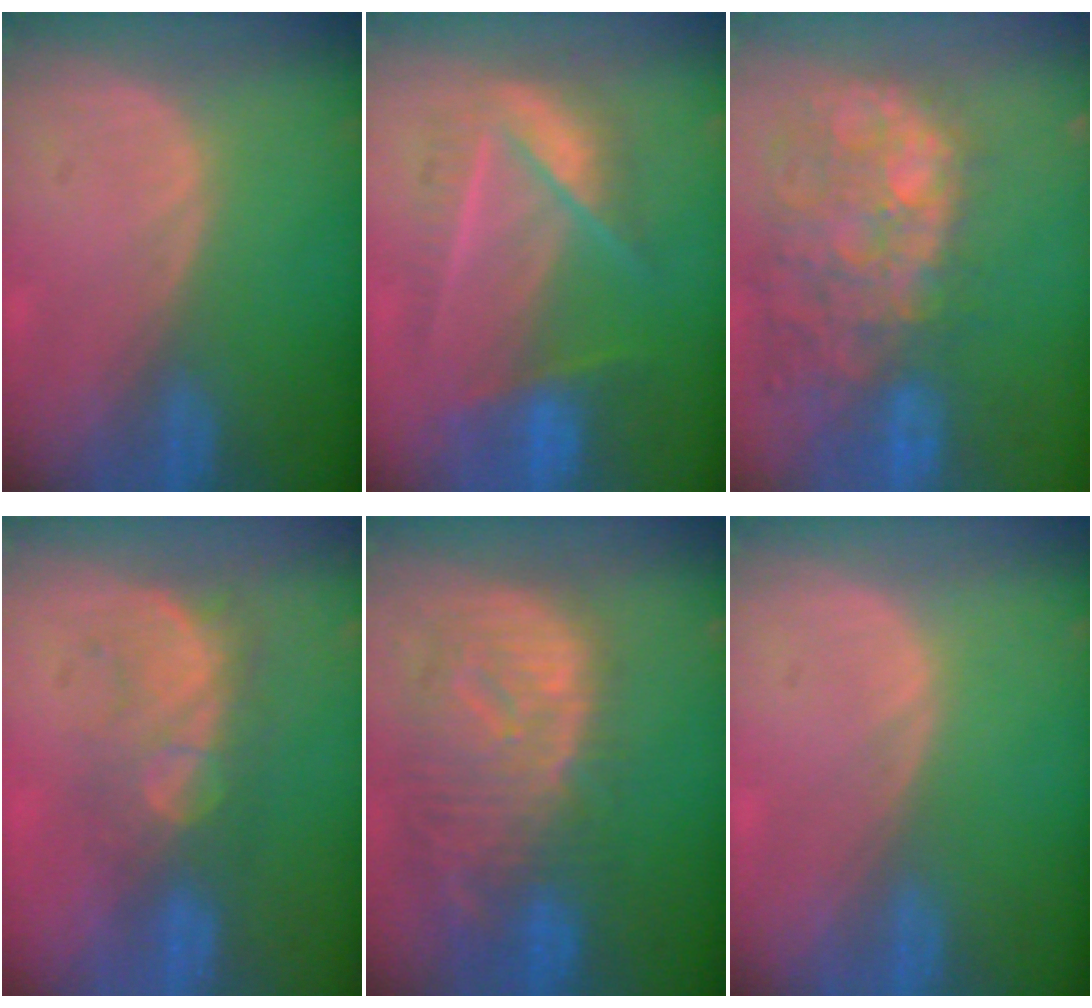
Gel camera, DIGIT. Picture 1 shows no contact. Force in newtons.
{"total": 7.8, "press": 7.6, "slide": 1.8}
{"total": 14.1, "press": 11.6, "slide": 8.1}
{"total": 7.6, "press": 7.1, "slide": 2.8}
{"total": 12.5, "press": 10.8, "slide": 6.3}
{"total": 0.0}